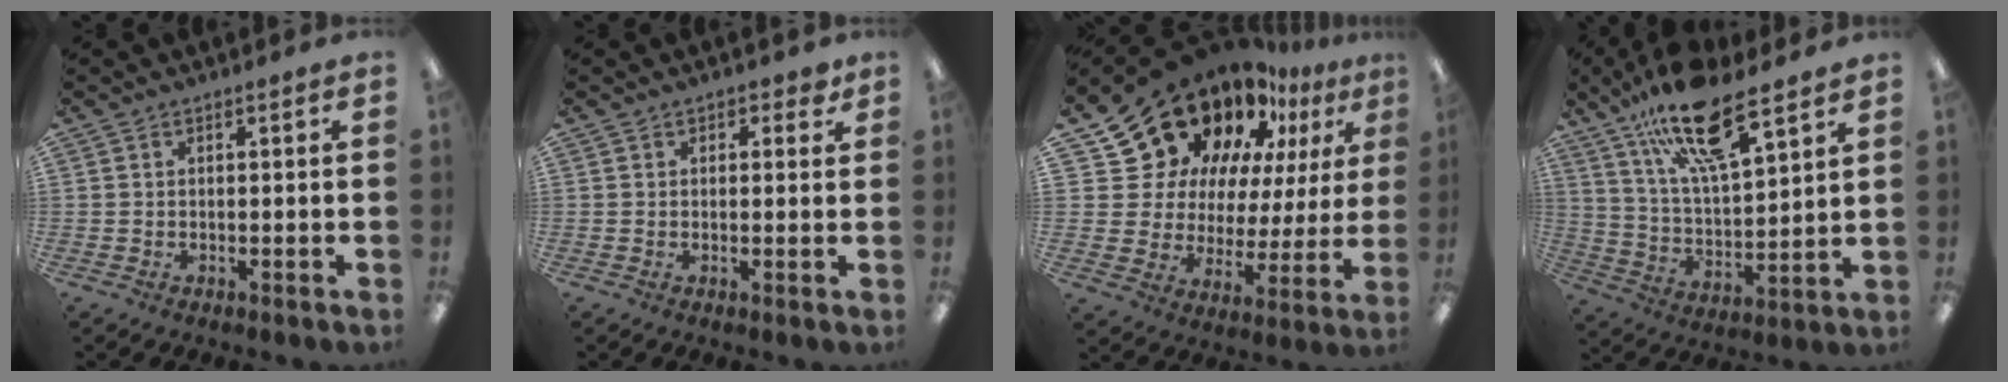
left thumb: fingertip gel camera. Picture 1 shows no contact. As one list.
[{"total": 1.7, "force": [1.0, 1.2, 0.7], "torque": [-0.006, 0.001, 0.017]}, {"total": 21.4, "force": [16.3, 12.1, 6.8], "torque": [-0.139, -0.115, 0.312]}, {"total": 18.9, "force": [12.9, 5.9, 12.5], "torque": [-0.216, -0.066, 0.218]}]